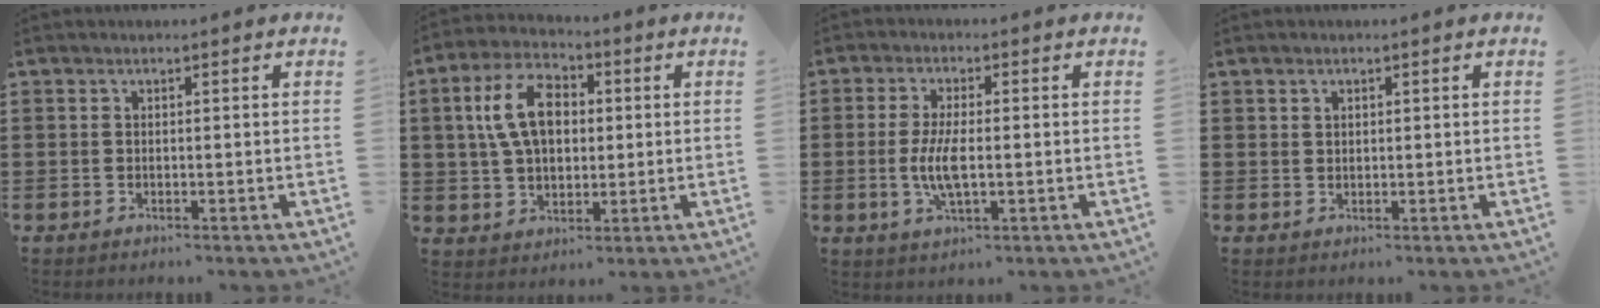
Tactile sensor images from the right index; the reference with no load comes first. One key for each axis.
{"total": 10.4, "fx": 1.8, "fy": 6.3, "fz": 8.1, "tx": -0.170, "ty": 0.015, "tz": 0.029}
{"total": 5.9, "fx": -0.7, "fy": 2.0, "fz": 5.5, "tx": -0.125, "ty": -0.007, "tz": -0.020}
{"total": 0.8, "fx": 0.5, "fy": 0.6, "fz": 0.3, "tx": -0.008, "ty": 0.001, "tz": 0.010}